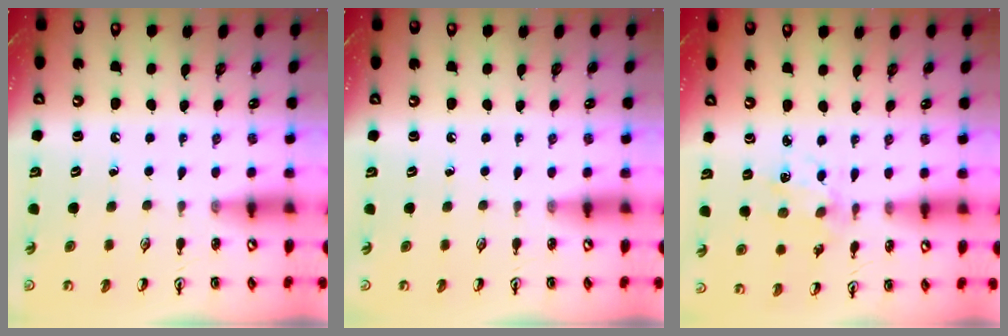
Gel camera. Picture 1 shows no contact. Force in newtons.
{"total": 0.0}
{"total": 2.4, "press": 2.4, "slide": 0.5}